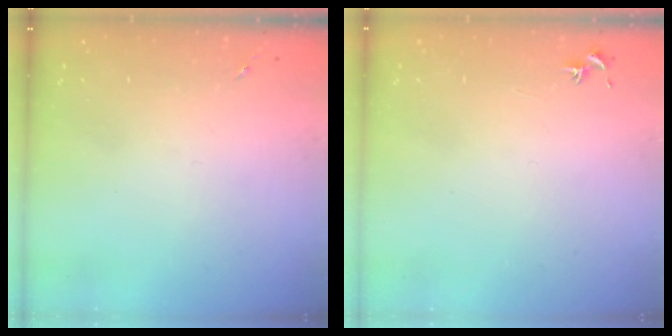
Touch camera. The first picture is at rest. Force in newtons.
{"total": 0.8, "press": 0.7, "slide": 0.3}